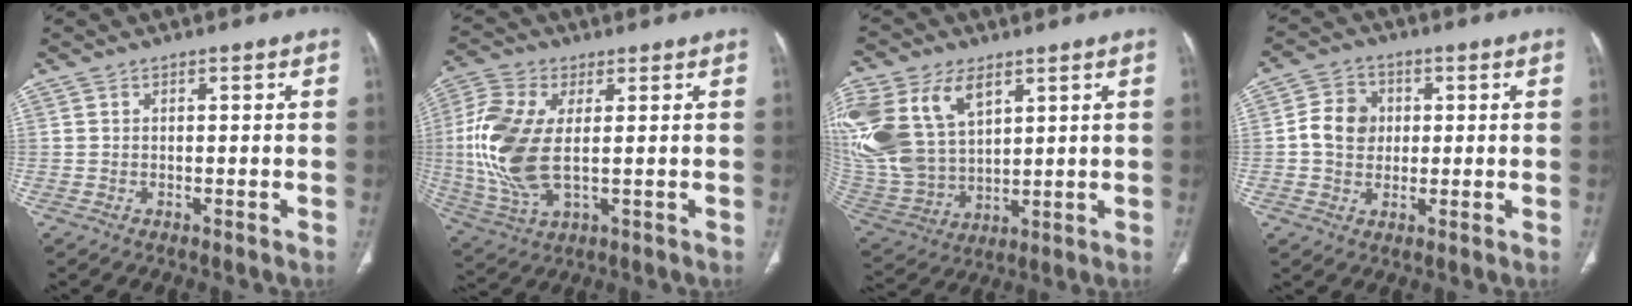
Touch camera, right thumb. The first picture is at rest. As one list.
[{"total": 14.8, "force": [0.9, 7.5, 12.8], "torque": [-0.297, -0.002, 0.023]}, {"total": 23.1, "force": [9.5, 14.4, 15.3], "torque": [-0.355, -0.001, 0.198]}, {"total": 7.4, "force": [0.5, 6.4, 3.8], "torque": [-0.048, 0.009, 0.003]}]